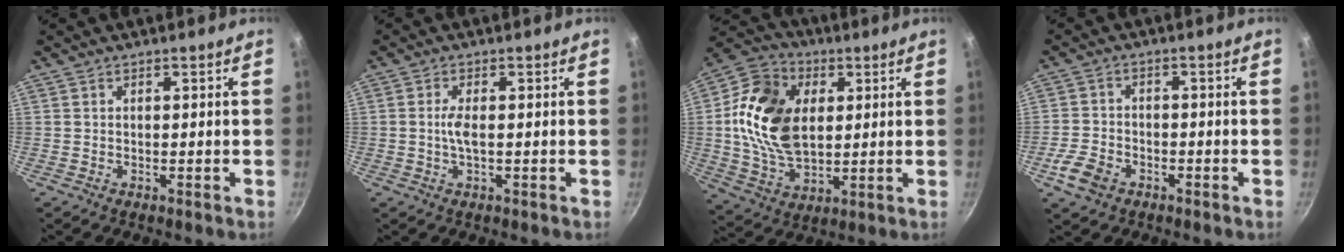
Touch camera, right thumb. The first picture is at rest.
{"total": 4.8, "force": [0.3, 1.5, 4.6], "torque": [-0.106, 0.000, 0.005]}
{"total": 18.7, "force": [3.0, 12.7, 13.5], "torque": [-0.229, -0.004, 0.049]}
{"total": 6.0, "force": [-3.1, 4.1, 3.1], "torque": [-0.064, 0.019, -0.061]}